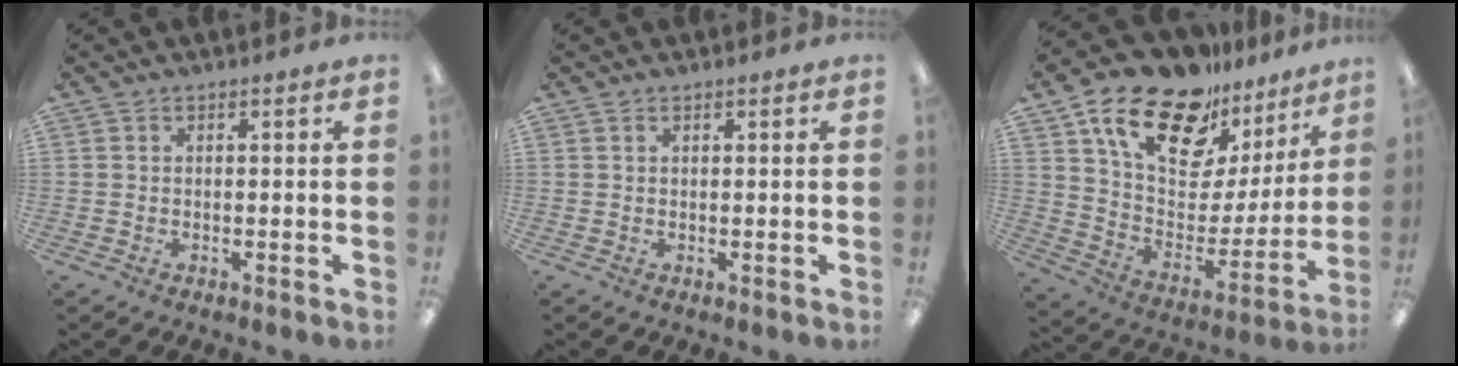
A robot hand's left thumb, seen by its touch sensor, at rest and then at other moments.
{"total": 0.5, "force": [0.4, 0.2, 0.3], "torque": [-0.006, 0.003, 0.007]}
{"total": 21.4, "force": [15.3, 10.3, 10.8], "torque": [-0.194, -0.104, 0.273]}